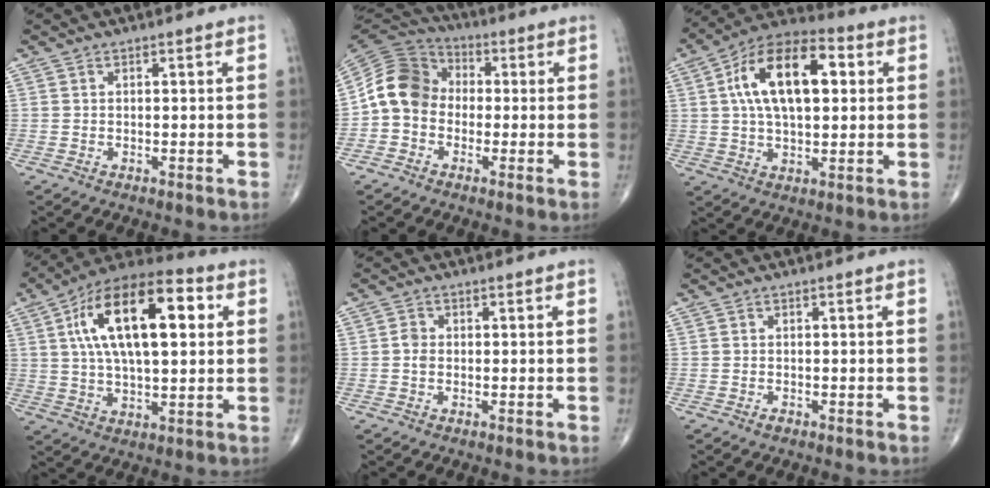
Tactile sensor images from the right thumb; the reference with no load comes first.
{"total": 10.6, "force": [-0.9, 8.9, 5.7], "torque": [-0.097, 0.034, -0.034]}
{"total": 17.4, "force": [3.7, 8.9, 14.5], "torque": [-0.234, 0.021, 0.053]}
{"total": 21.0, "force": [5.3, 9.4, 18.1], "torque": [-0.294, 0.015, 0.077]}
{"total": 1.7, "force": [-0.2, 1.3, 1.1], "torque": [-0.016, 0.003, -0.007]}
{"total": 0.7, "force": [-0.5, 0.4, 0.3], "torque": [-0.005, 0.000, -0.009]}